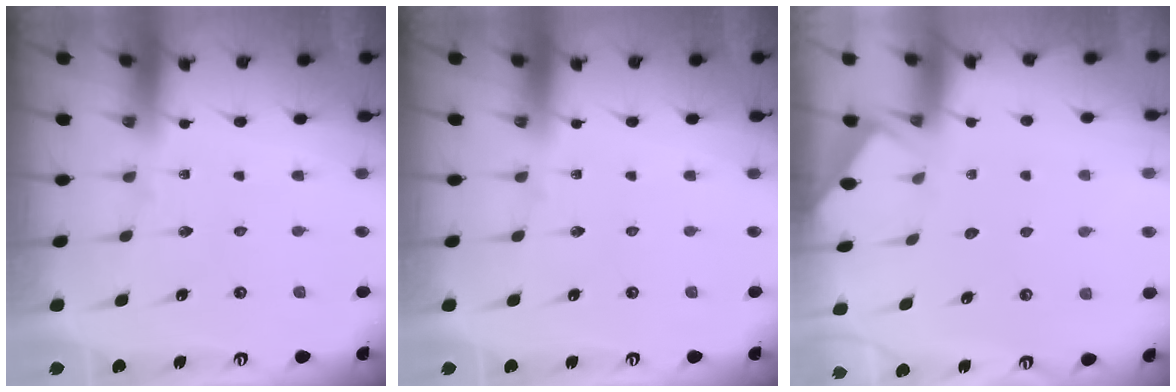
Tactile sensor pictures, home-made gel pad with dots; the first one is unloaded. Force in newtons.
{"total": 0.0}
{"total": 1.9, "press": 1.9, "slide": 0.3}